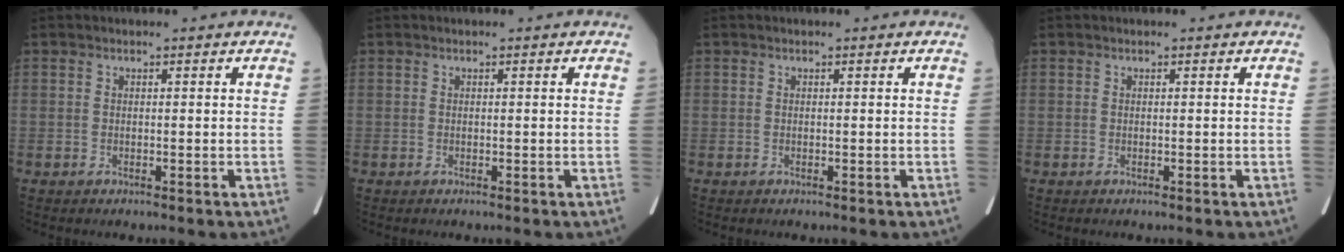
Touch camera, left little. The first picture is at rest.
{"total": 0.0}
{"total": 0.0}
{"total": 0.0}